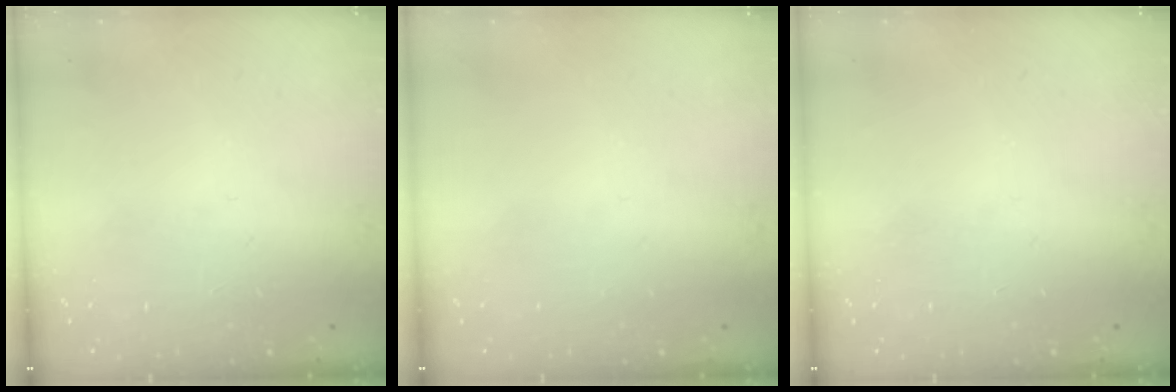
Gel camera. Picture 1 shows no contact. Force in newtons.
{"total": 0.0}
{"total": 0.0}